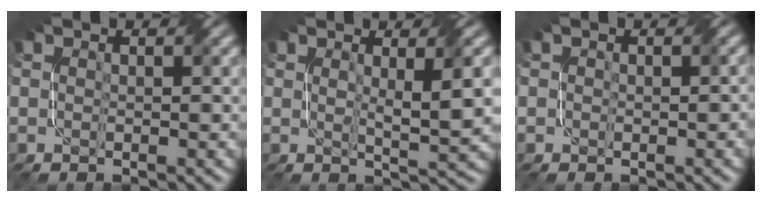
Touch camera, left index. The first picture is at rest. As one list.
[{"total": 3.8, "force": [0.9, 0.7, 3.6], "torque": [-0.055, -0.006, 0.018]}, {"total": 0.7, "force": [0.1, 0.7, 0.3], "torque": [-0.005, -0.002, 0.000]}]